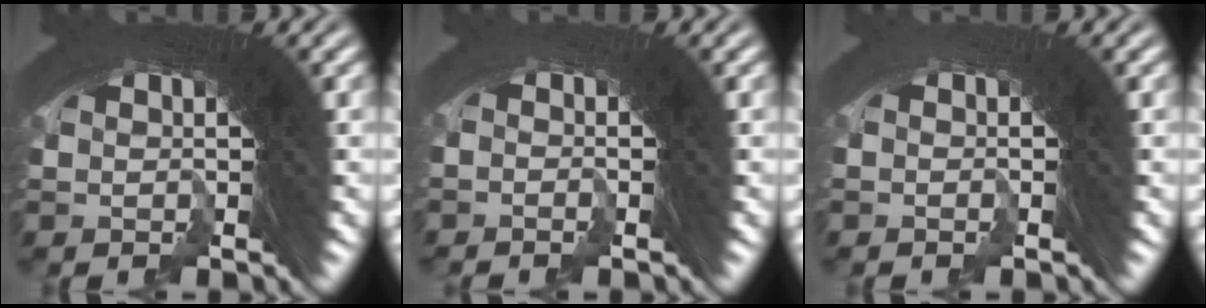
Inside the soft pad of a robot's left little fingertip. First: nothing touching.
{"total": 2.1, "force": [-0.5, -1.2, -1.5], "torque": [0.032, 0.002, -0.011]}
{"total": 2.0, "force": [-0.8, -1.0, -1.5], "torque": [0.023, -0.006, -0.011]}